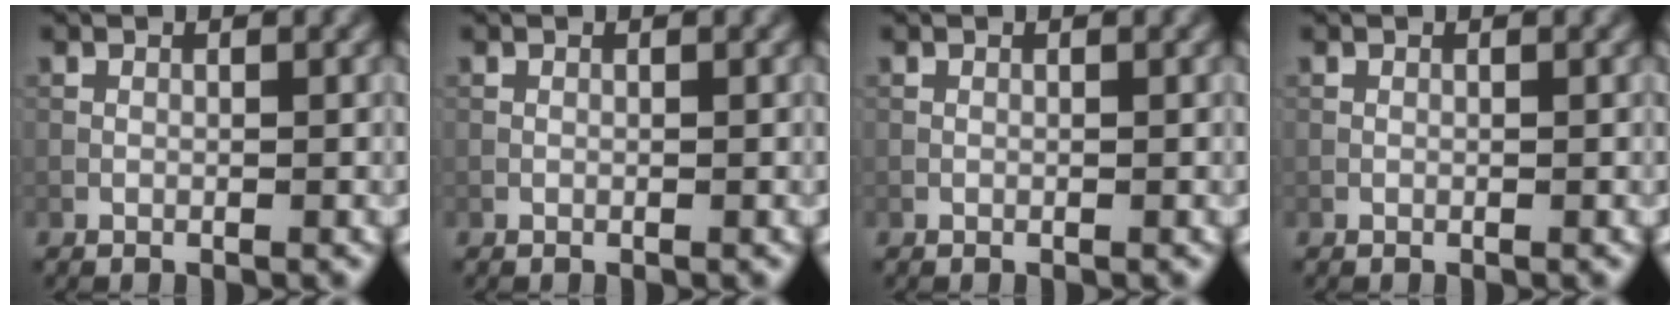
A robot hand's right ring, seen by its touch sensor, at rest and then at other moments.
{"total": 0.0}
{"total": 0.0}
{"total": 0.0}